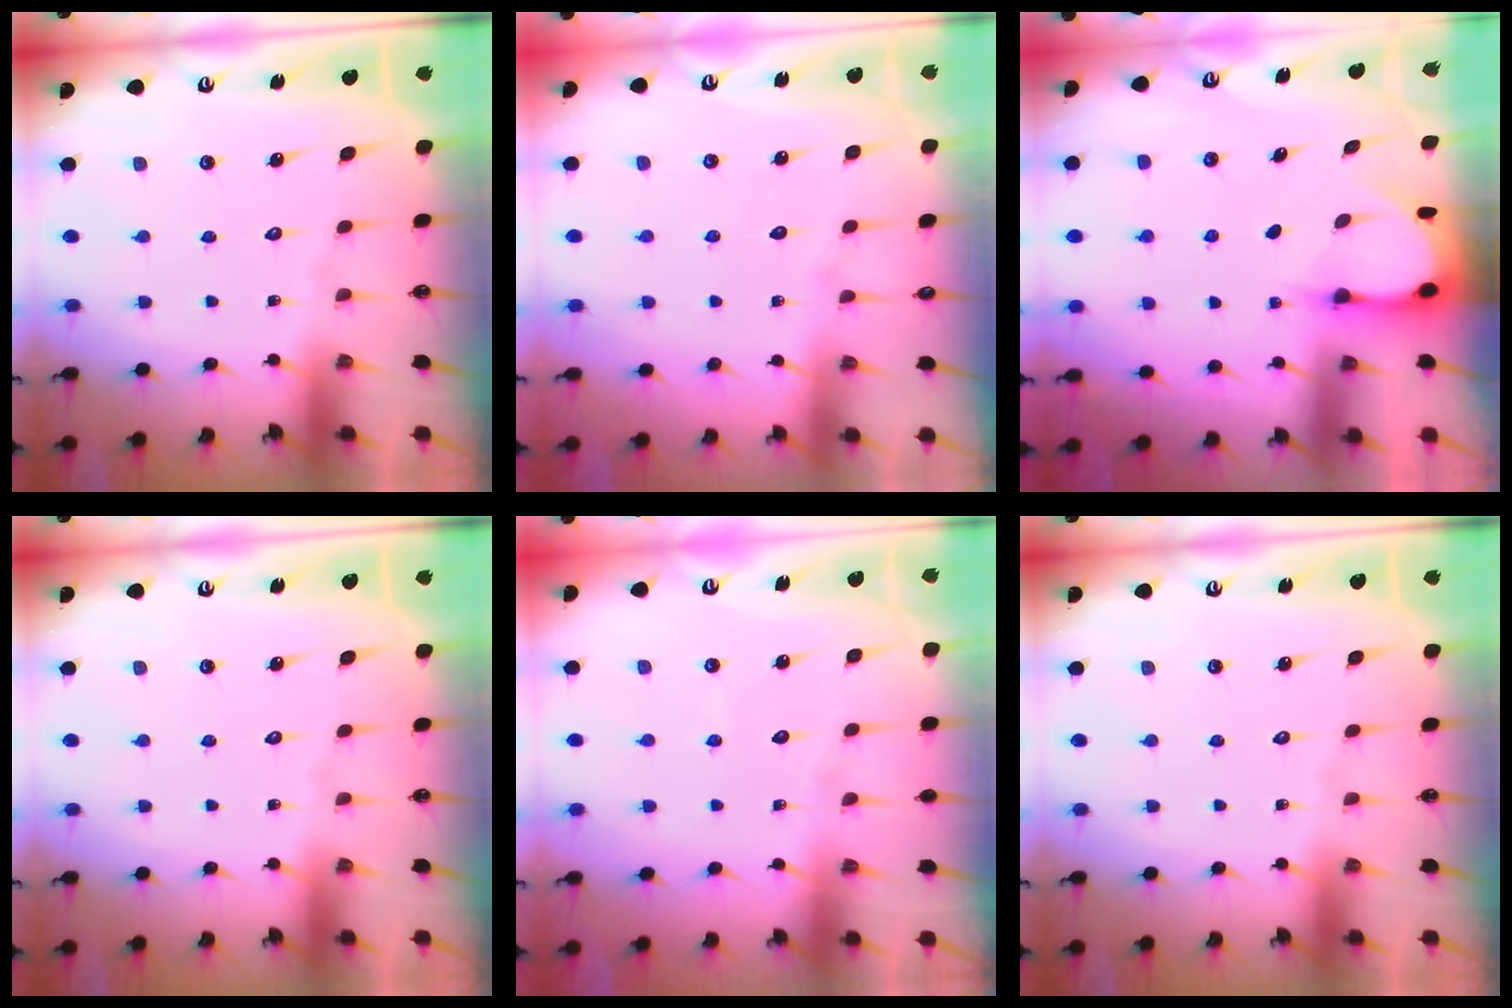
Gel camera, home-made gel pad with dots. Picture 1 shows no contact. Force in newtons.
{"total": 3.6, "press": 3.6, "slide": 0.4}
{"total": 3.1, "press": 3.1, "slide": 0.3}
{"total": 0.0}
{"total": 2.9, "press": 2.9, "slide": 0.3}
{"total": 0.0}